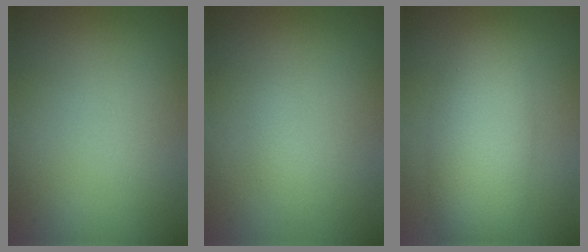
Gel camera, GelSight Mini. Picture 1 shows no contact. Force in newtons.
{"total": 0.8, "press": 0.8, "slide": 0.1}
{"total": 6.6, "press": 6.6, "slide": 0.2}